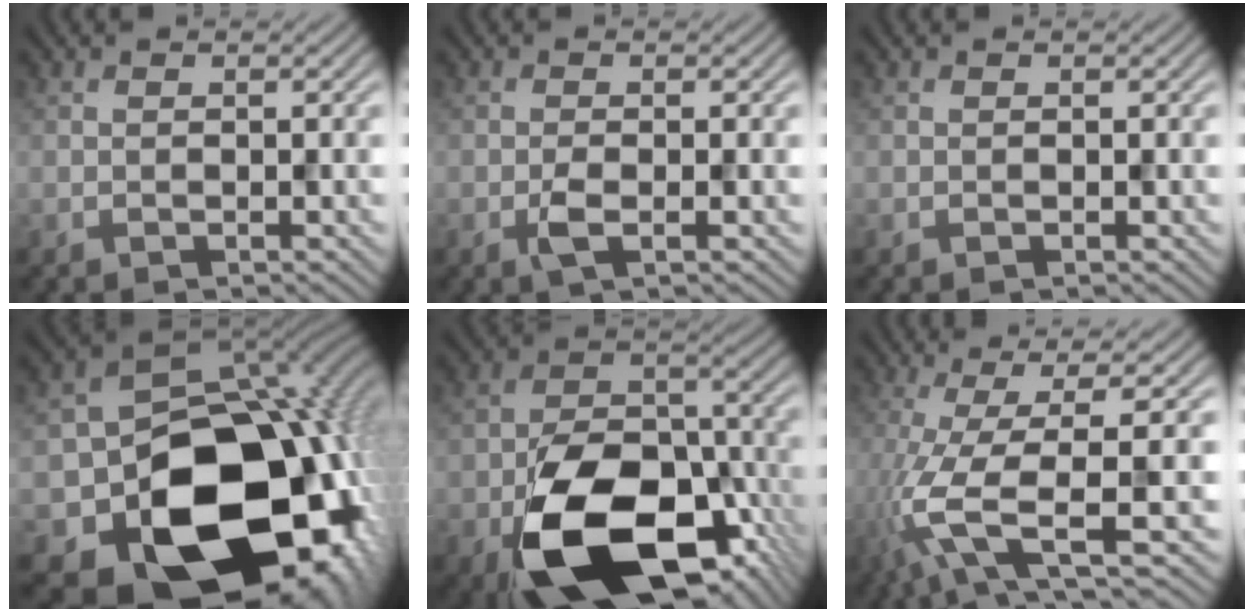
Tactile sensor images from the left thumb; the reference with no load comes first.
{"total": 1.9, "force": [-0.8, 0.6, 1.6], "torque": [-0.033, 0.000, -0.017]}
{"total": 0.0}
{"total": 23.0, "force": [-8.7, 17.0, 12.8], "torque": [-0.216, -0.054, -0.109]}
{"total": 18.7, "force": [-8.8, 10.6, 12.7], "torque": [-0.229, -0.039, -0.146]}
{"total": 11.3, "force": [-2.4, 3.0, 10.6], "torque": [-0.204, -0.008, -0.043]}